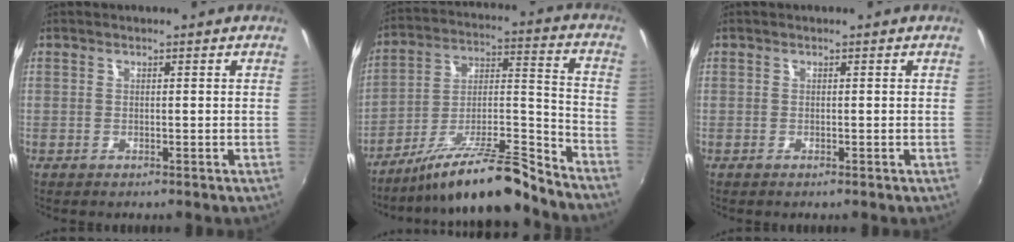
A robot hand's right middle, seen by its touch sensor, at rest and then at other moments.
{"total": 16.6, "force": [-13.9, 1.8, 8.8], "torque": [-0.141, 0.009, -0.235]}
{"total": 0.0}